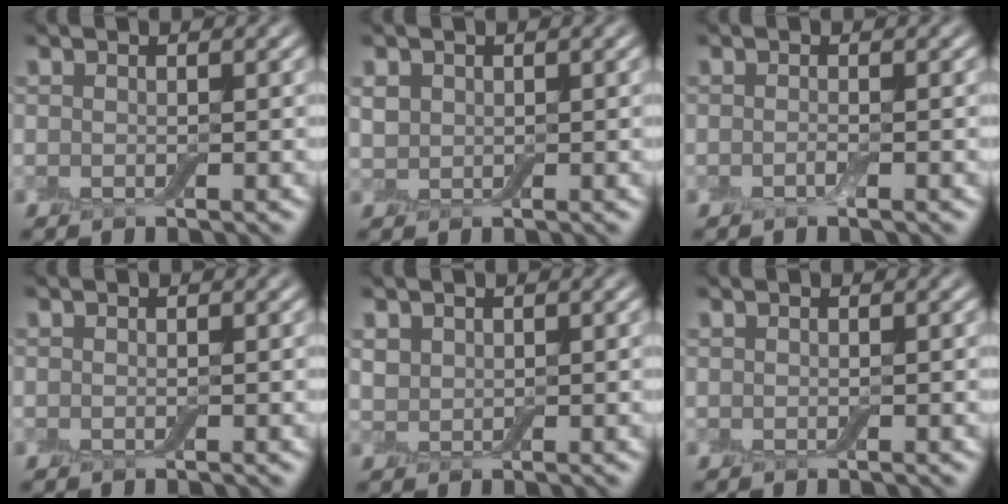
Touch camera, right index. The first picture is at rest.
{"total": 1.2, "force": [0.3, 1.1, 0.4], "torque": [-0.009, -0.003, 0.007]}
{"total": 0.6, "force": [-0.4, 0.1, 0.5], "torque": [-0.012, -0.004, -0.008]}
{"total": 0.0}
{"total": 1.2, "force": [0.6, 0.9, 0.3], "torque": [-0.008, -0.003, 0.016]}
{"total": 0.0}